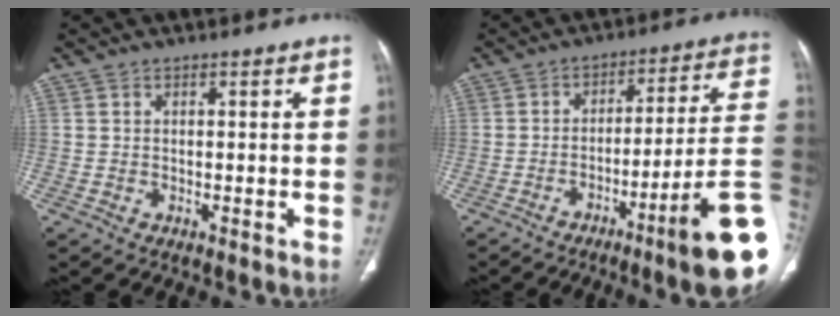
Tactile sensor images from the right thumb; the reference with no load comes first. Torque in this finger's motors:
{"motor_torque": [2.74, 1.01, 1.23, -1.54, 0.34]}